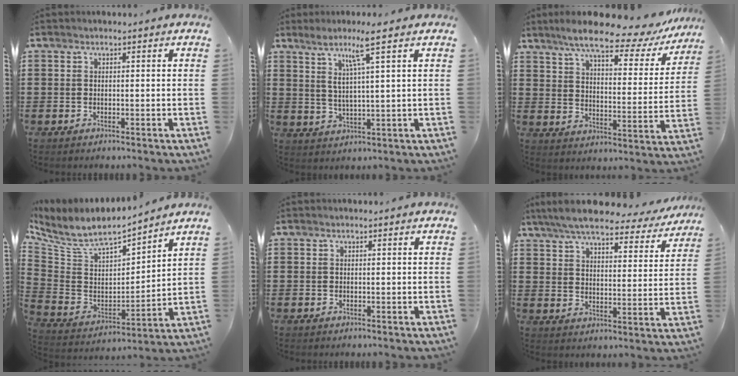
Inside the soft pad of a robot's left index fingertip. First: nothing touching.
{"total": 6.2, "force": [3.5, -0.3, 5.2], "torque": [-0.110, 0.002, 0.057]}
{"total": 10.8, "force": [8.8, 1.2, 6.1], "torque": [-0.126, -0.045, 0.142]}
{"total": 6.2, "force": [5.4, 1.7, 2.6], "torque": [-0.082, -0.045, 0.086]}
{"total": 0.0}
{"total": 7.6, "force": [6.8, 0.8, 3.2], "torque": [-0.089, -0.035, 0.120]}